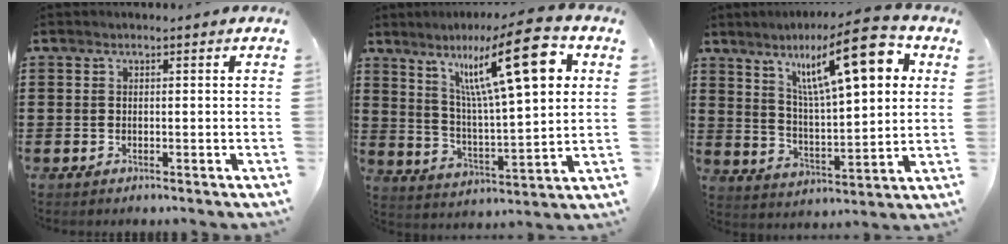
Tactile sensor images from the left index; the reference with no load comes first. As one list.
[{"total": 17.0, "force": [8.4, 3.8, 14.3], "torque": [-0.255, -0.013, 0.130]}, {"total": 15.2, "force": [8.3, 3.5, 12.2], "torque": [-0.210, -0.021, 0.131]}]